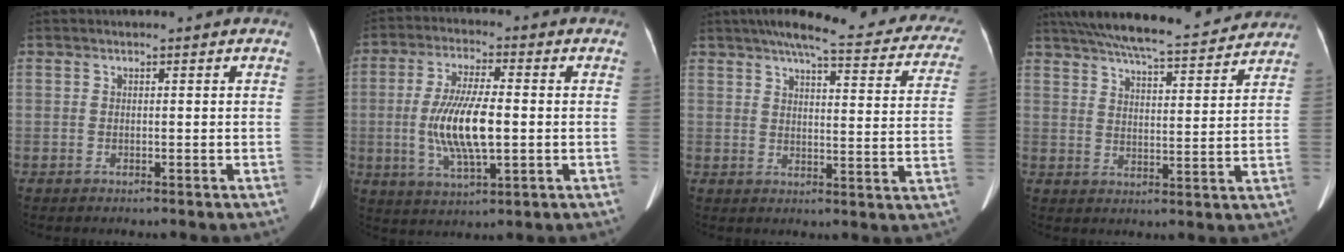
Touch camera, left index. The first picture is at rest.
{"total": 10.9, "force": [-1.1, 2.6, 10.6], "torque": [-0.216, -0.005, -0.016]}
{"total": 24.8, "force": [21.0, 4.5, 12.5], "torque": [-0.165, -0.013, 0.238]}
{"total": 19.5, "force": [17.7, 2.6, 7.9], "torque": [-0.136, 0.020, 0.244]}